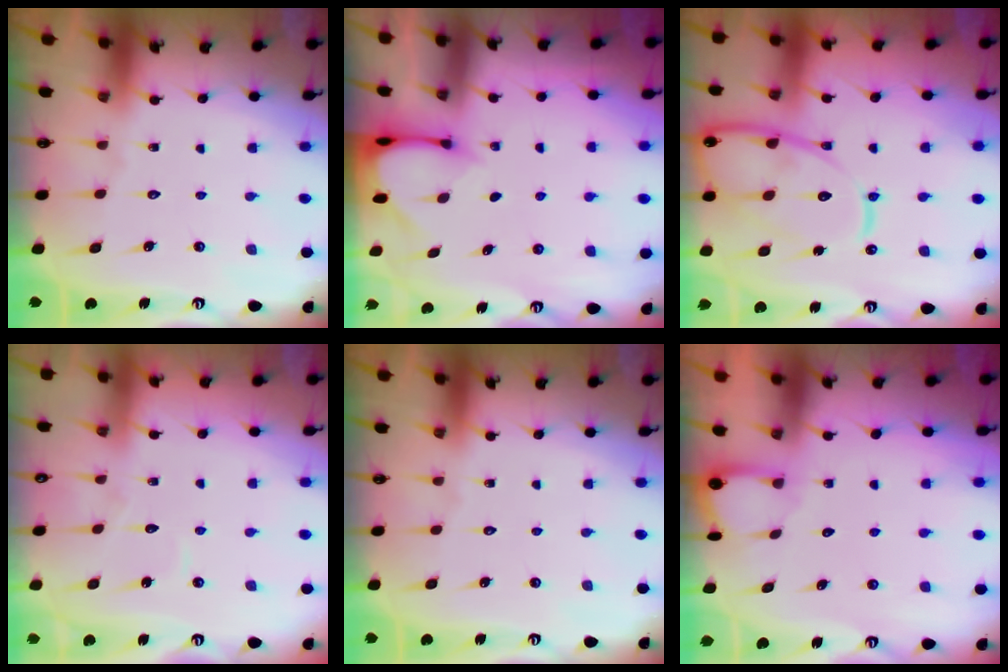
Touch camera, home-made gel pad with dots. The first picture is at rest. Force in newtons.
{"total": 3.2, "press": 3.2, "slide": 0.2}
{"total": 16.8, "press": 16.7, "slide": 1.6}
{"total": 2.7, "press": 2.7, "slide": 0.3}
{"total": 0.0}
{"total": 1.8, "press": 1.8, "slide": 0.1}